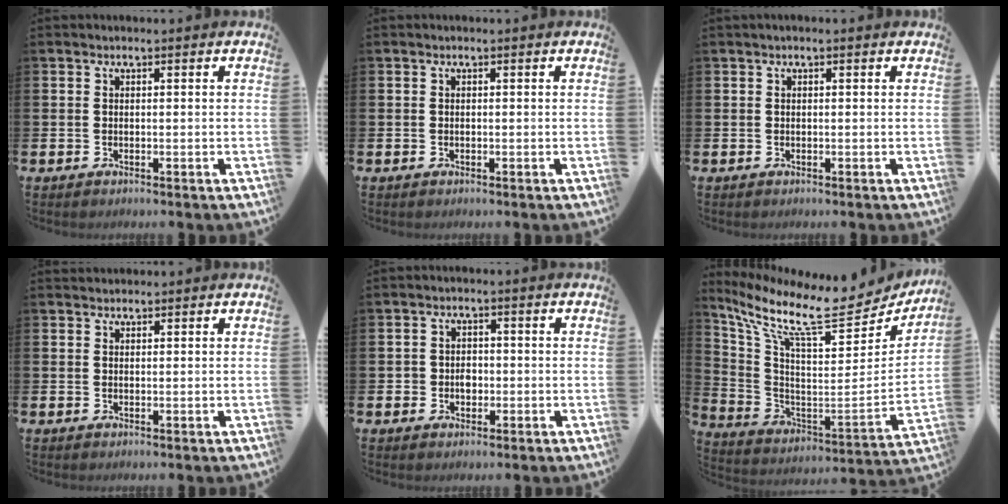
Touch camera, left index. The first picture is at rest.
{"total": 0.0}
{"total": 0.0}
{"total": 1.1, "force": [1.0, 0.4, -0.1], "torque": [0.010, 0.001, 0.018]}
{"total": 2.1, "force": [-0.4, 1.9, 0.7], "torque": [0.003, -0.002, -0.016]}
{"total": 13.0, "force": [10.4, 3.2, 7.2], "torque": [-0.164, -0.080, 0.168]}